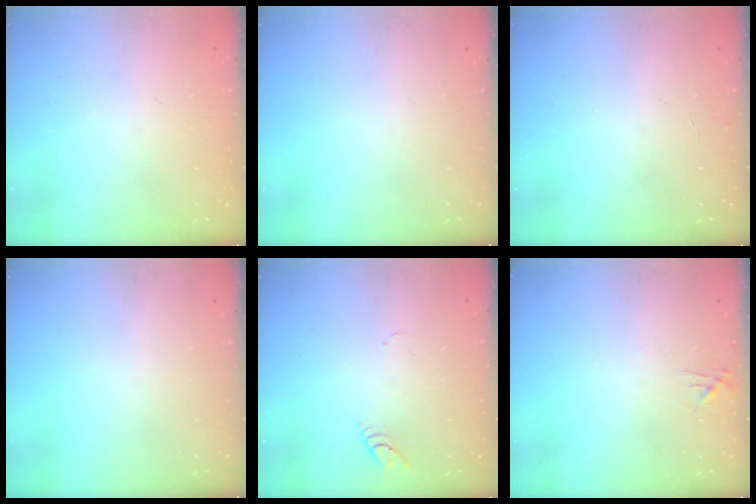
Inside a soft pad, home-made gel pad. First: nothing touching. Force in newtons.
{"total": 0.0}
{"total": 2.5, "press": 2.5, "slide": 0.2}
{"total": 0.0}
{"total": 2.9, "press": 2.8, "slide": 0.4}
{"total": 4.9, "press": 4.9, "slide": 0.4}